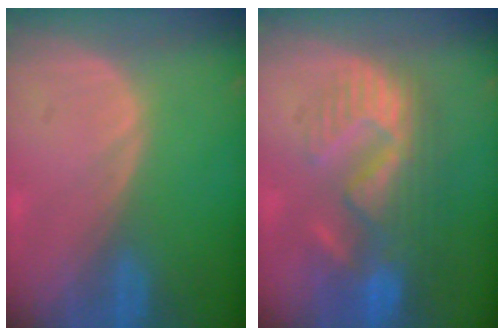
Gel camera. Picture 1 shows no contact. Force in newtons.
{"total": 11.0, "press": 9.6, "slide": 5.2}